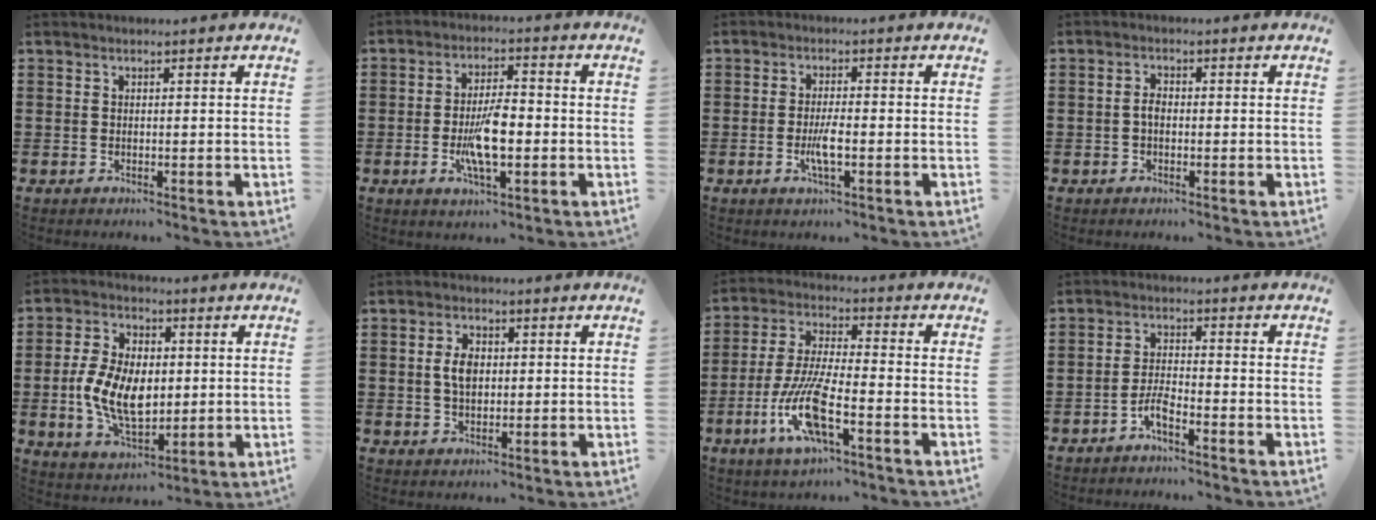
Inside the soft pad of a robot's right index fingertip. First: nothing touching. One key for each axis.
{"total": 7.8, "fx": -1.6, "fy": 2.7, "fz": 7.1, "tx": -0.154, "ty": -0.006, "tz": -0.035}
{"total": 3.7, "fx": -1.1, "fy": 0.7, "fz": 3.4, "tx": -0.072, "ty": -0.004, "tz": -0.024}
{"total": 1.8, "fx": -0.4, "fy": 1.0, "fz": 1.5, "tx": -0.037, "ty": 0.000, "tz": -0.011}
{"total": 10.1, "fx": -0.7, "fy": 6.2, "fz": 8.0, "tx": -0.180, "ty": 0.010, "tz": -0.014}
{"total": 4.2, "fx": 0.4, "fy": 2.4, "fz": 3.4, "tx": -0.080, "ty": 0.008, "tz": 0.004}
{"total": 10.4, "fx": -4.8, "fy": 2.3, "fz": 9.0, "tx": -0.207, "ty": -0.015, "tz": -0.094}
{"total": 3.1, "fx": -2.0, "fy": 0.4, "fz": 2.3, "tx": -0.056, "ty": -0.002, "tz": -0.041}